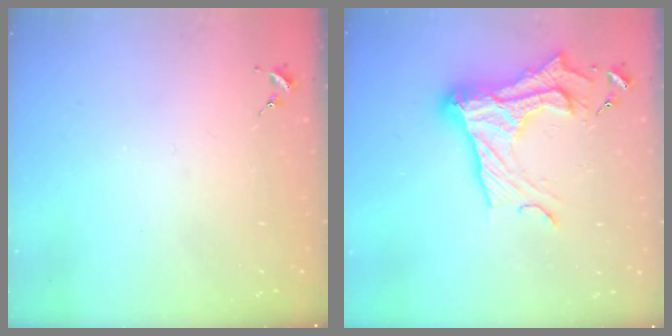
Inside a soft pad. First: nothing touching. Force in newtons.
{"total": 22.9, "press": 22.8, "slide": 1.7}